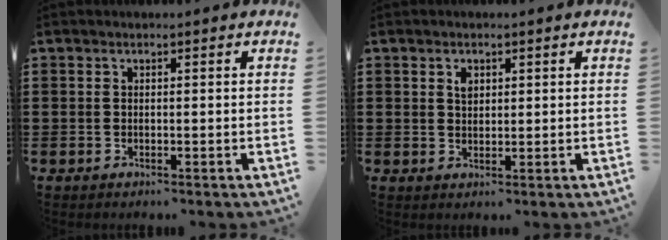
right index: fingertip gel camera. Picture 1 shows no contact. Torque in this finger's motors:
{"motor_torque": [0.32, 0.23, 0.04, 0.02]}